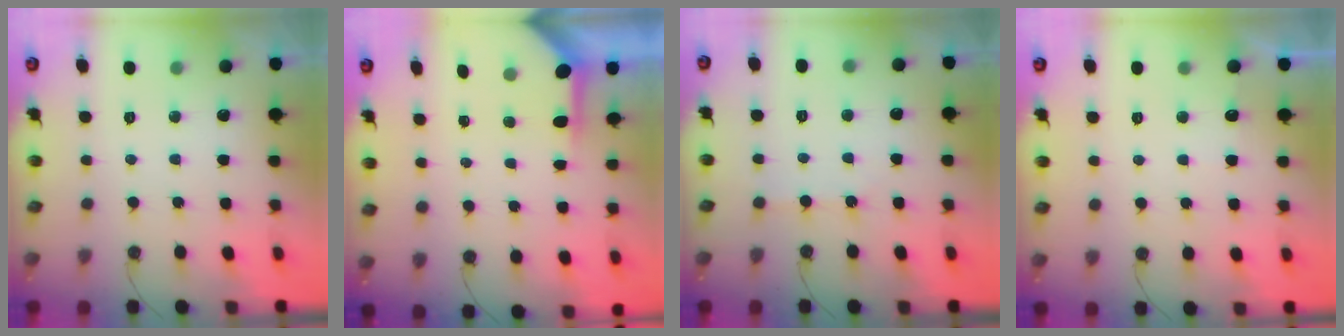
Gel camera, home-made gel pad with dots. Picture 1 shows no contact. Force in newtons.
{"total": 3.9, "press": 3.8, "slide": 0.3}
{"total": 2.5, "press": 2.5, "slide": 0.4}
{"total": 3.2, "press": 3.2, "slide": 0.4}